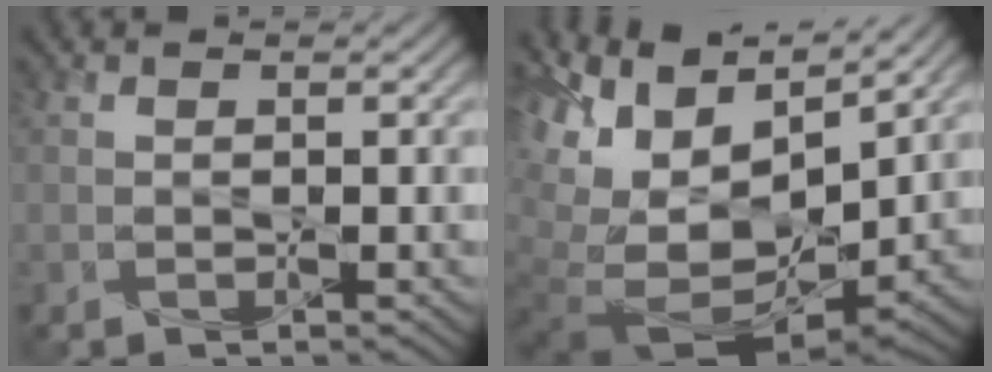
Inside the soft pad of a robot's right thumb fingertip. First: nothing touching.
{"total": 17.0, "force": [3.6, 11.4, 12.1], "torque": [-0.253, -0.012, 0.114]}